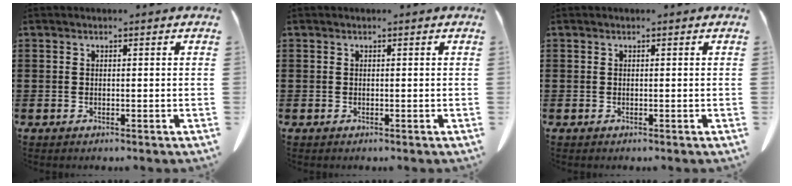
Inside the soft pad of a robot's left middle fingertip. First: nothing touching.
{"total": 0.0}
{"total": 0.0}